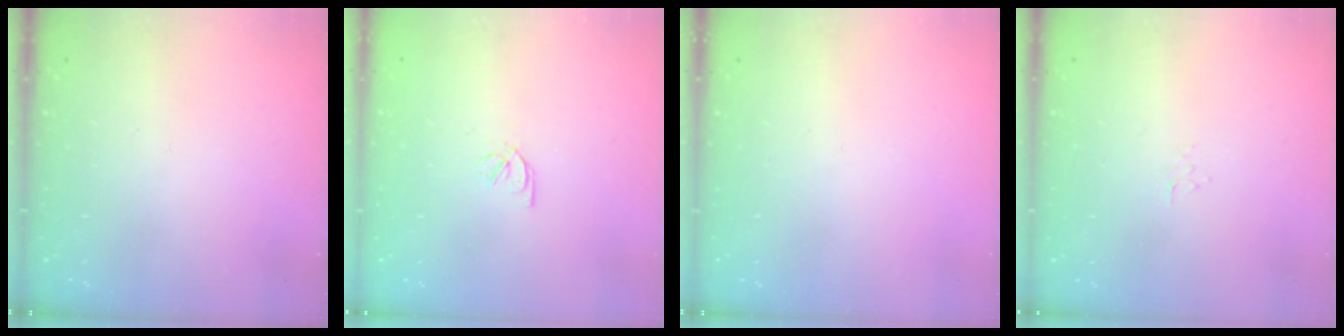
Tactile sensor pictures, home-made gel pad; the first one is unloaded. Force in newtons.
{"total": 2.0, "press": 2.0, "slide": 0.3}
{"total": 0.0}
{"total": 4.1, "press": 4.1, "slide": 0.6}